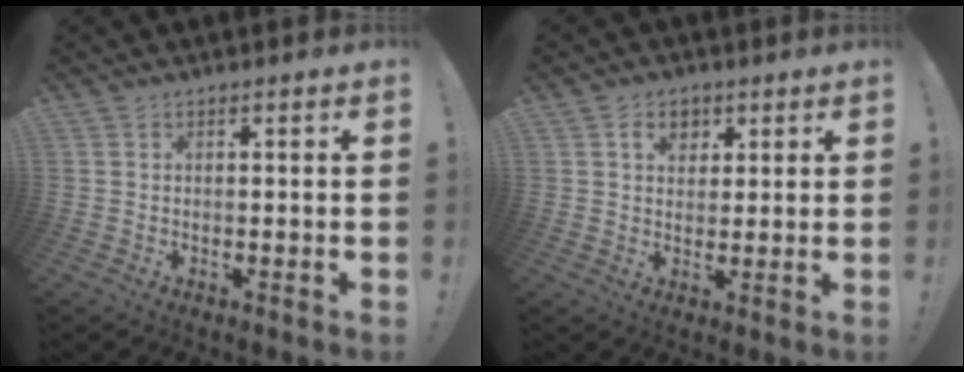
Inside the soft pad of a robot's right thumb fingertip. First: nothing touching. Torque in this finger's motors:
{"motor_torque": [-0.38, 0.10, 0.00, 0.09, 0.00]}